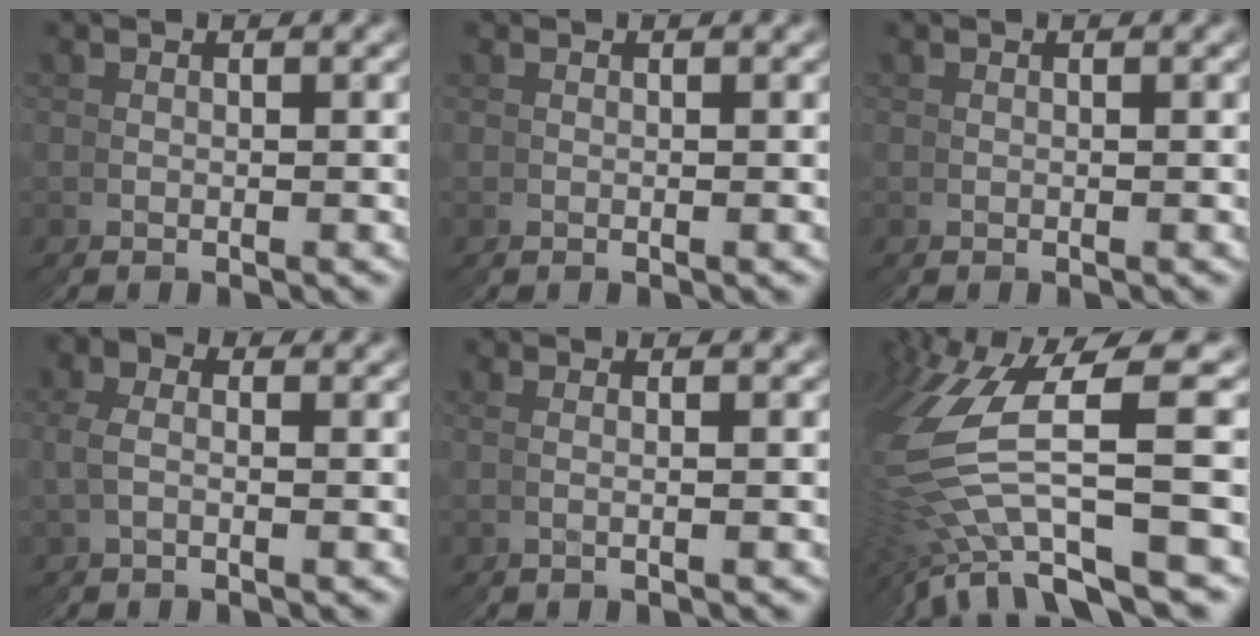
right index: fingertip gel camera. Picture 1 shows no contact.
{"total": 0.0}
{"total": 0.0}
{"total": 1.1, "force": [0.3, 0.9, -0.5], "torque": [-0.016, 0.003, -0.001]}
{"total": 1.5, "force": [0.1, -1.5, 0.2], "torque": [-0.002, 0.009, -0.004]}
{"total": 4.3, "force": [1.2, 2.3, 3.4], "torque": [-0.105, 0.016, 0.007]}